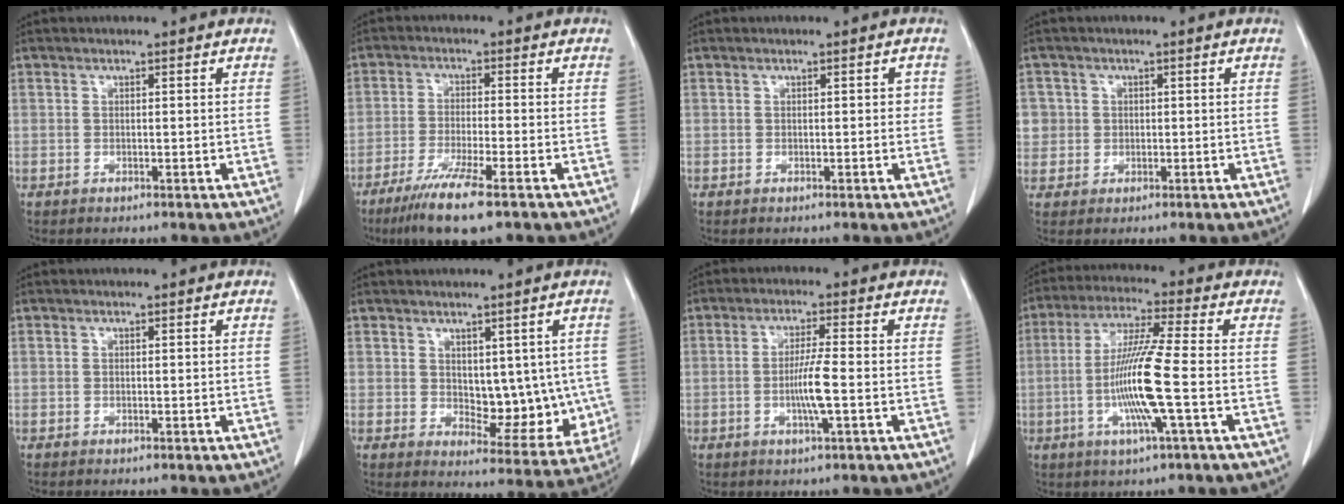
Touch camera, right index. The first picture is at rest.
{"total": 9.1, "force": [-6.1, 0.3, 6.8], "torque": [-0.124, -0.025, -0.099]}
{"total": 1.1, "force": [0.1, 0.7, 0.9], "torque": [-0.007, 0.005, 0.001]}
{"total": 3.9, "force": [0.6, 3.9, 0.0], "torque": [0.014, 0.008, 0.014]}
{"total": 0.0}
{"total": 9.1, "force": [0.7, 5.1, 7.5], "torque": [-0.078, -0.006, 0.025]}
{"total": 5.1, "force": [-1.1, -0.3, 4.9], "torque": [-0.097, -0.008, -0.022]}
{"total": 11.4, "force": [-2.3, -0.9, 11.2], "torque": [-0.222, -0.011, -0.051]}